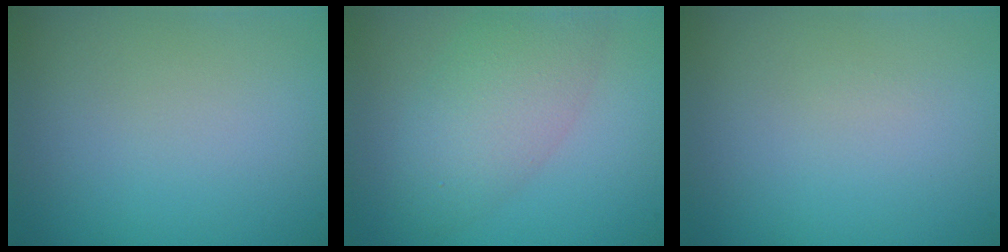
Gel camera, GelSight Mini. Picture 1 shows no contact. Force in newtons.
{"total": 5.1, "press": 5.1, "slide": 0.3}
{"total": 0.0}